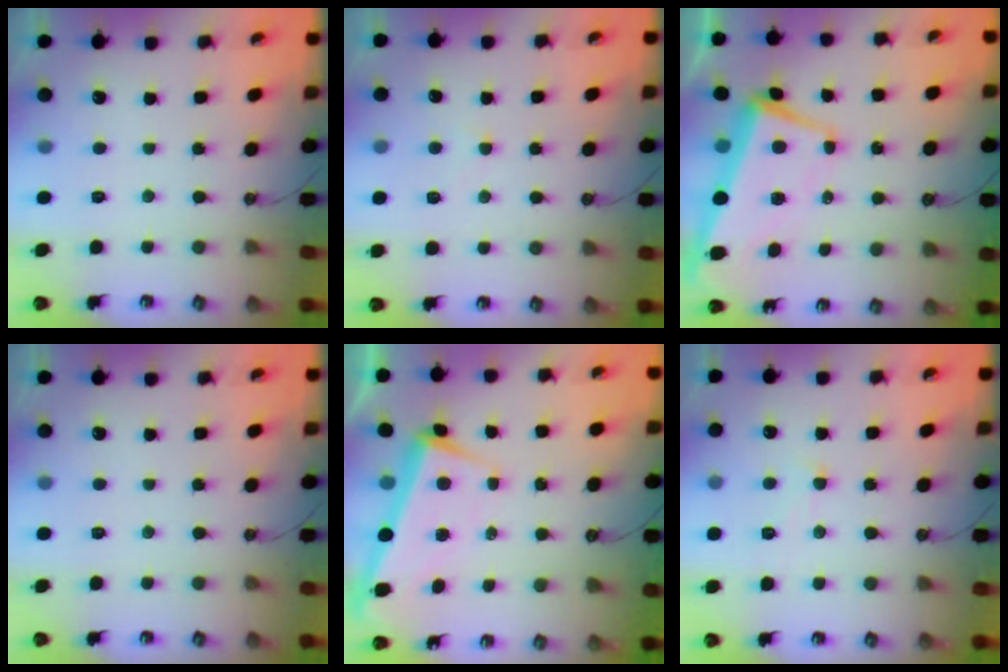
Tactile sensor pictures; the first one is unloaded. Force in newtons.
{"total": 3.3, "press": 3.2, "slide": 0.4}
{"total": 1.6, "press": 0.1, "slide": 1.6}
{"total": 0.0}
{"total": 2.4, "press": 1.6, "slide": 1.8}
{"total": 1.7, "press": 1.6, "slide": 0.7}